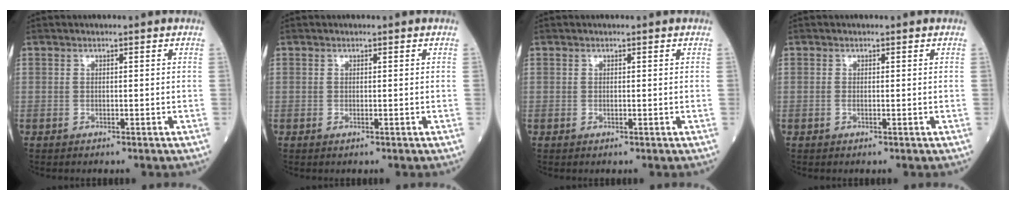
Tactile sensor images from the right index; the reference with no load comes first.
{"total": 0.0}
{"total": 0.0}
{"total": 0.0}